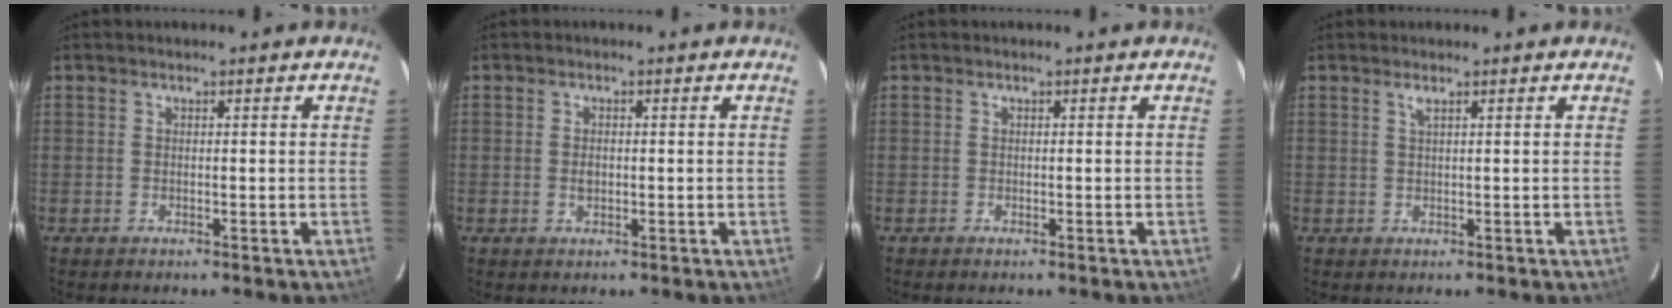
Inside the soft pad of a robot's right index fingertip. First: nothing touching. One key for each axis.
{"total": 1.8, "fx": -0.2, "fy": 1.1, "fz": 1.4, "tx": -0.027, "ty": 0.002, "tz": -0.004}
{"total": 0.0}
{"total": 0.9, "fx": 0.5, "fy": -0.2, "fz": 0.7, "tx": -0.012, "ty": 0.001, "tz": 0.010}